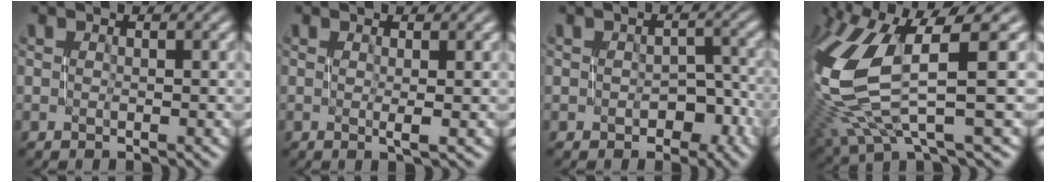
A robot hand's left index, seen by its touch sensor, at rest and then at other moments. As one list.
[{"total": 1.2, "force": [0.1, 0.2, 1.2], "torque": [-0.018, -0.002, 0.000]}, {"total": 2.2, "force": [-1.1, 1.3, 1.3], "torque": [-0.014, 0.004, -0.011]}, {"total": 9.9, "force": [1.1, 3.4, 9.3], "torque": [-0.217, -0.014, 0.033]}]